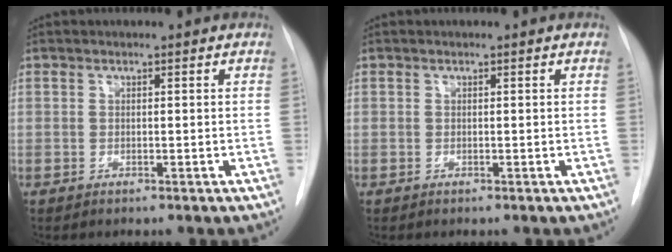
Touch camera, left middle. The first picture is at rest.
{"total": 0.0}